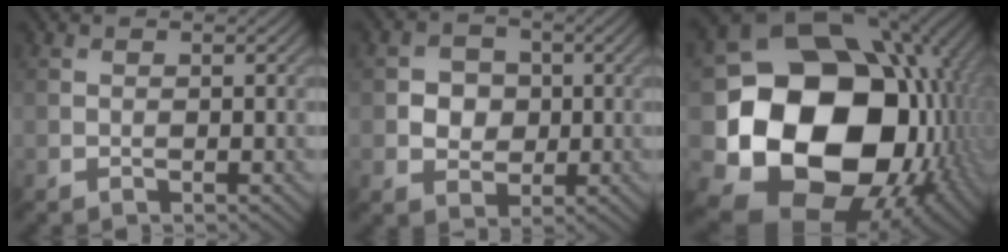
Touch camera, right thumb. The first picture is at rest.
{"total": 4.0, "force": [0.0, 3.6, 1.9], "torque": [-0.043, -0.002, -0.012]}
{"total": 20.0, "force": [-2.1, 15.7, 12.2], "torque": [-0.247, -0.058, -0.007]}